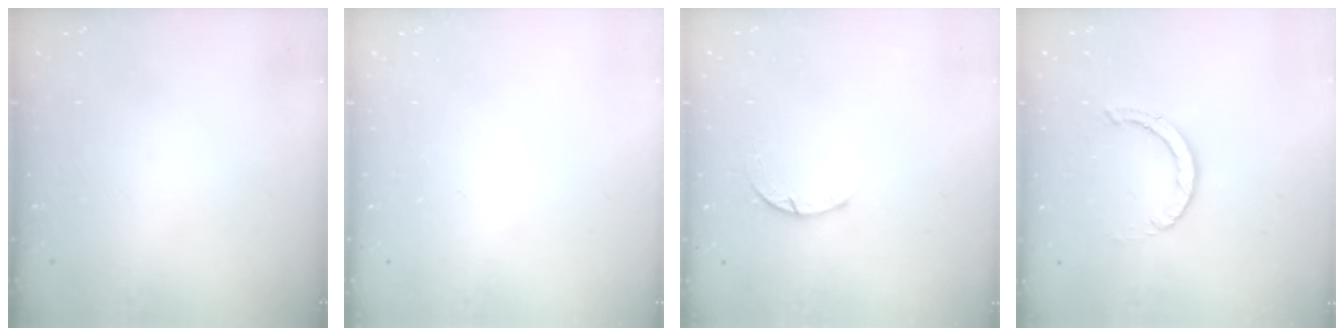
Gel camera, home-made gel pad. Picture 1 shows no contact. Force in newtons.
{"total": 0.0}
{"total": 1.2, "press": 1.2, "slide": 0.3}
{"total": 3.6, "press": 3.5, "slide": 0.3}